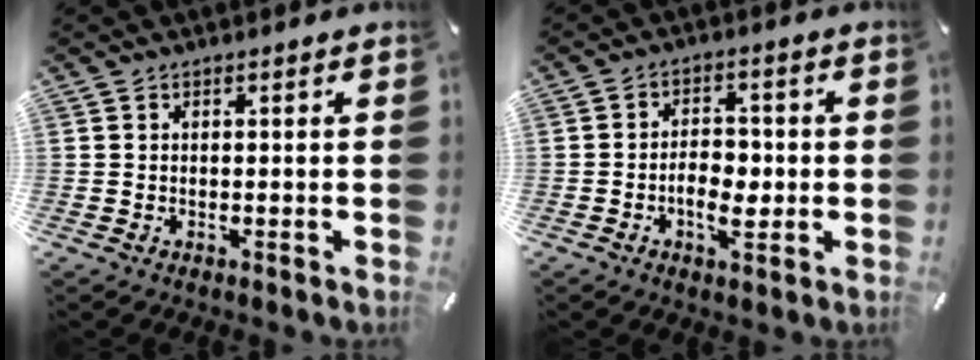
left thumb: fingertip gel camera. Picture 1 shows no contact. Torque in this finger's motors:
{"motor_torque": [0.88, 1.90, 0.13, 0.03, 0.12]}